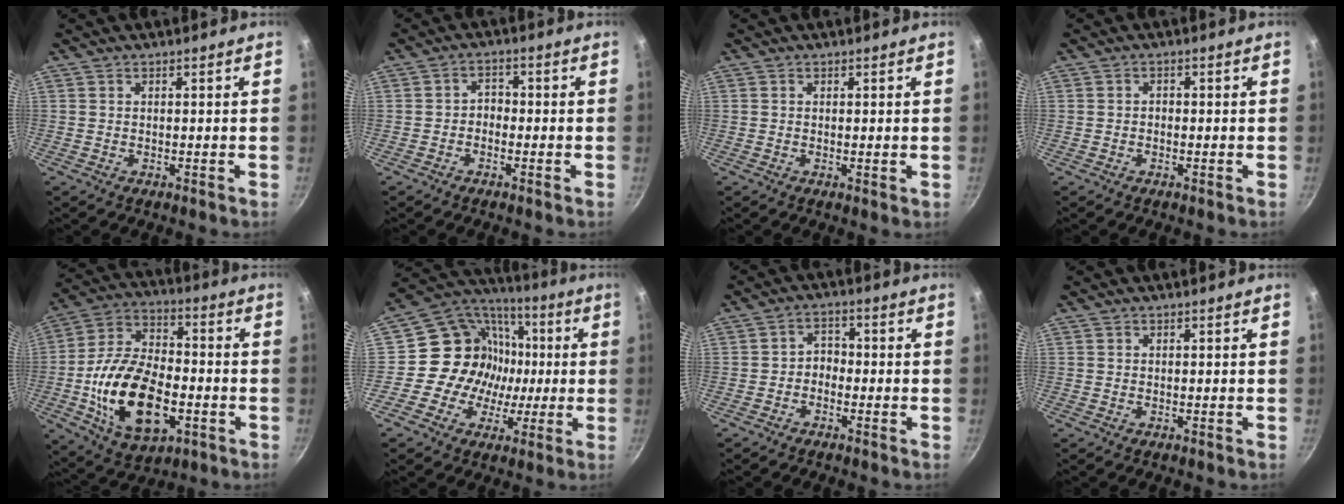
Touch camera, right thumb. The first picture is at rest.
{"total": 2.5, "force": [-1.0, 1.9, 1.3], "torque": [-0.011, 0.018, -0.024]}
{"total": 0.7, "force": [0.0, 0.0, 0.7], "torque": [-0.009, -0.004, -0.003]}
{"total": 1.0, "force": [-0.3, 0.8, 0.5], "torque": [-0.008, 0.005, -0.007]}
{"total": 21.2, "force": [-4.9, 12.2, 16.7], "torque": [-0.291, 0.025, -0.084]}
{"total": 15.8, "force": [-0.5, 14.6, 6.0], "torque": [-0.059, 0.026, -0.017]}
{"total": 3.1, "force": [-1.3, 2.3, 1.6], "torque": [-0.012, 0.022, -0.030]}
{"total": 0.0}